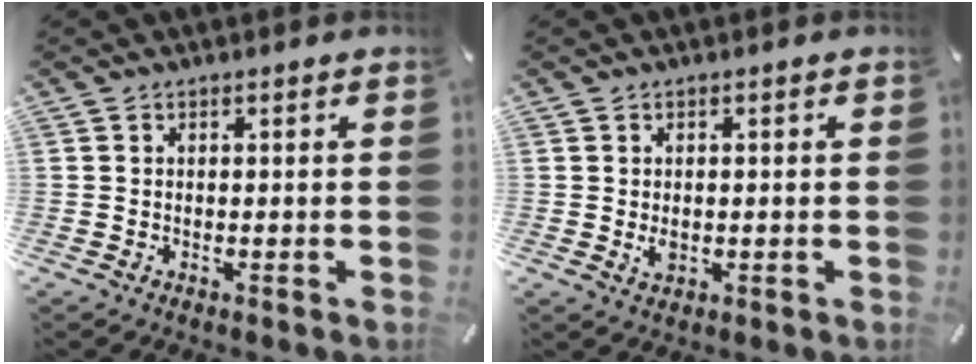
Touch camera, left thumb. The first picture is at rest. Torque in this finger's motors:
{"motor_torque": [0.17, 0.49, 0.30, -0.26, 0.00]}